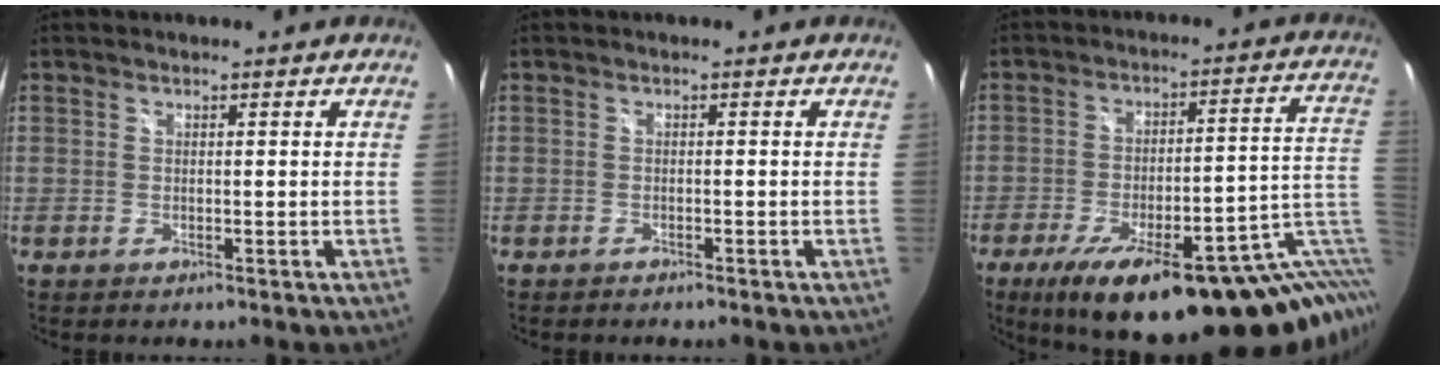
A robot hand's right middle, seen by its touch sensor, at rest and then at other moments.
{"total": 1.0, "force": [-0.9, 0.2, 0.3], "torque": [-0.009, -0.003, -0.015]}
{"total": 27.8, "force": [-16.2, 7.6, 21.3], "torque": [-0.277, -0.007, -0.209]}